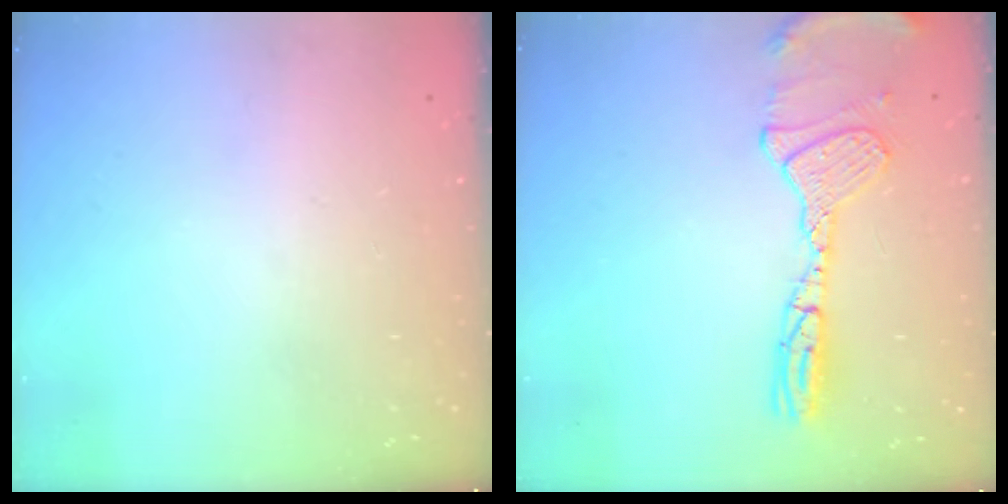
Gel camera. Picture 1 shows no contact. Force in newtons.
{"total": 13.4, "press": 13.1, "slide": 2.6}